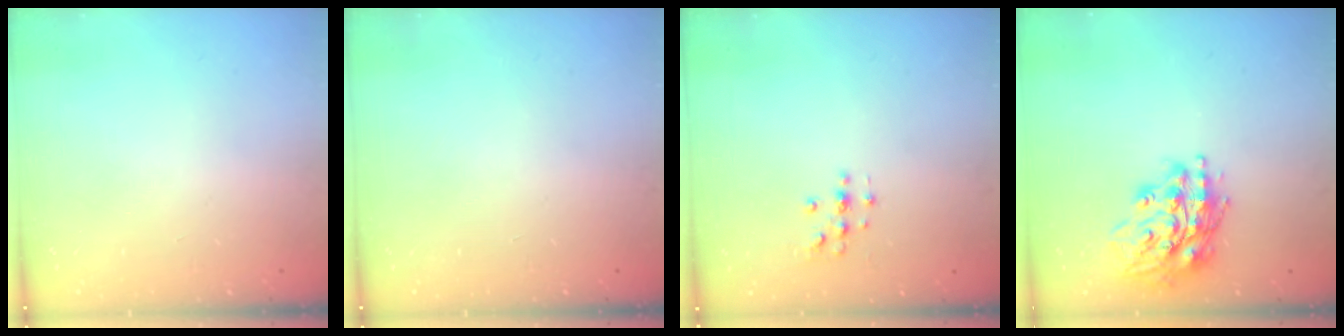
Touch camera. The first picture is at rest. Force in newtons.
{"total": 0.0}
{"total": 2.0, "press": 2.0, "slide": 0.2}
{"total": 17.6, "press": 17.4, "slide": 2.6}